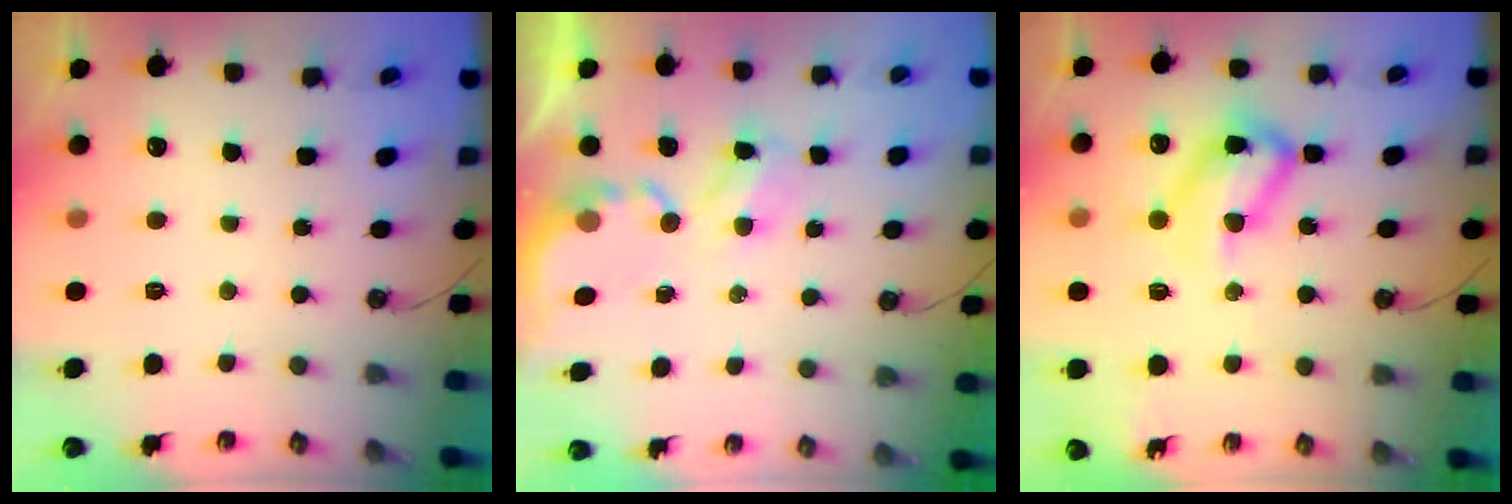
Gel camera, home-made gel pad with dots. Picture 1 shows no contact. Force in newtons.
{"total": 4.0, "press": 4.0, "slide": 0.3}
{"total": 16.4, "press": 16.4, "slide": 1.5}